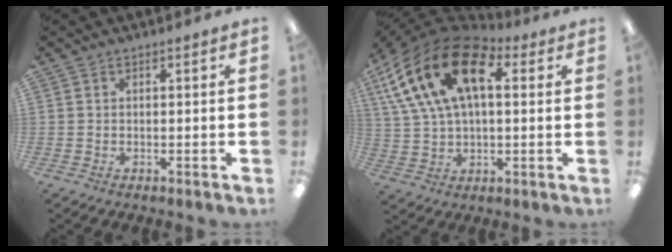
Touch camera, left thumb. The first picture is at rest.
{"total": 22.2, "force": [7.8, 12.9, 16.3], "torque": [-0.340, -0.019, 0.130]}